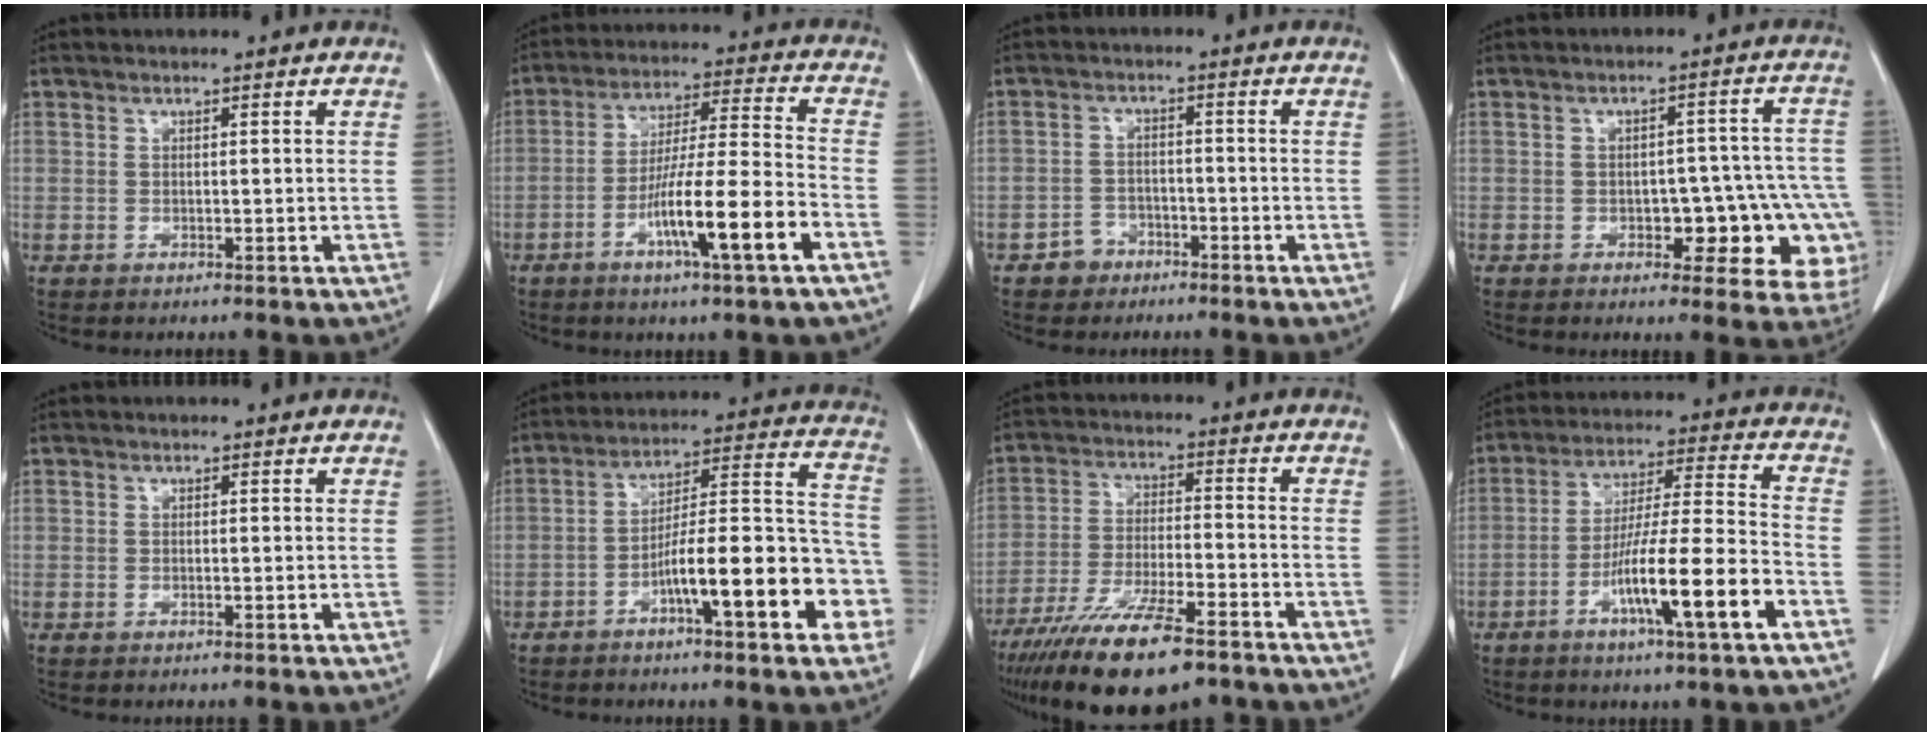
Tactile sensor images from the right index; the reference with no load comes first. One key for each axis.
{"total": 13.0, "fx": -5.7, "fy": -0.2, "fz": 11.7, "tx": -0.206, "ty": -0.003, "tz": -0.100}
{"total": 3.5, "fx": -2.3, "fy": 2.6, "fz": 0.4, "tx": -0.008, "ty": 0.011, "tz": -0.039}
{"total": 12.1, "fx": -4.2, "fy": 6.1, "fz": 9.6, "tx": -0.060, "ty": 0.035, "tz": -0.045}
{"total": 0.0}
{"total": 16.2, "fx": -6.5, "fy": 3.2, "fz": 14.5, "tx": -0.201, "ty": 0.034, "tz": -0.095}
{"total": 16.7, "fx": -12.0, "fy": 3.3, "fz": 11.1, "tx": -0.201, "ty": -0.036, "tz": -0.205}
{"total": 14.0, "fx": -6.1, "fy": -0.1, "fz": 12.5, "tx": -0.221, "ty": -0.005, "tz": -0.106}